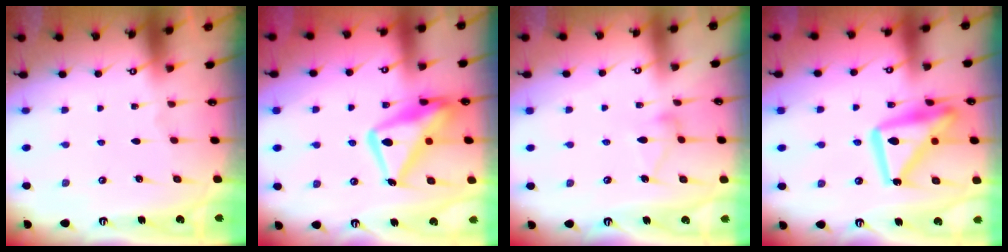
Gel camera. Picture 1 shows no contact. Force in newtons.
{"total": 18.0, "press": 17.9, "slide": 1.7}
{"total": 8.4, "press": 8.4, "slide": 0.1}
{"total": 18.2, "press": 18.1, "slide": 1.6}